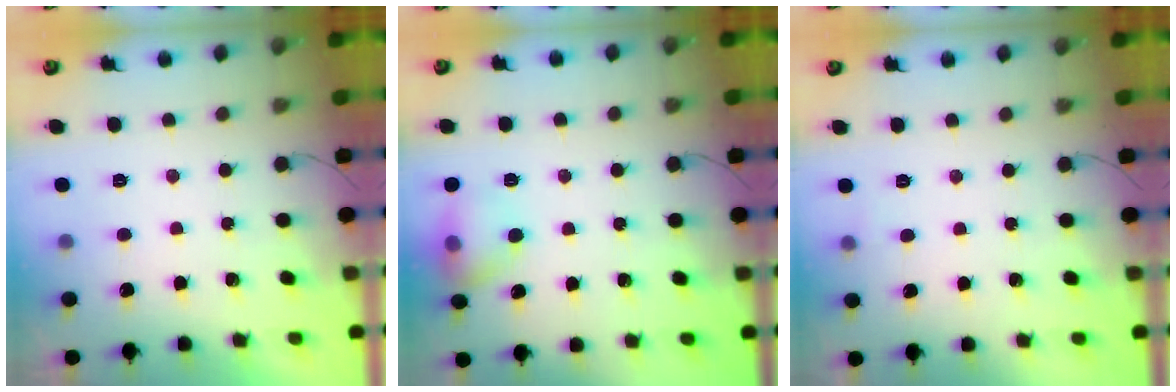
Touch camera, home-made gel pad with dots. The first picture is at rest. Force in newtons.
{"total": 9.7, "press": 9.7, "slide": 1.2}
{"total": 2.4, "press": 2.2, "slide": 0.9}